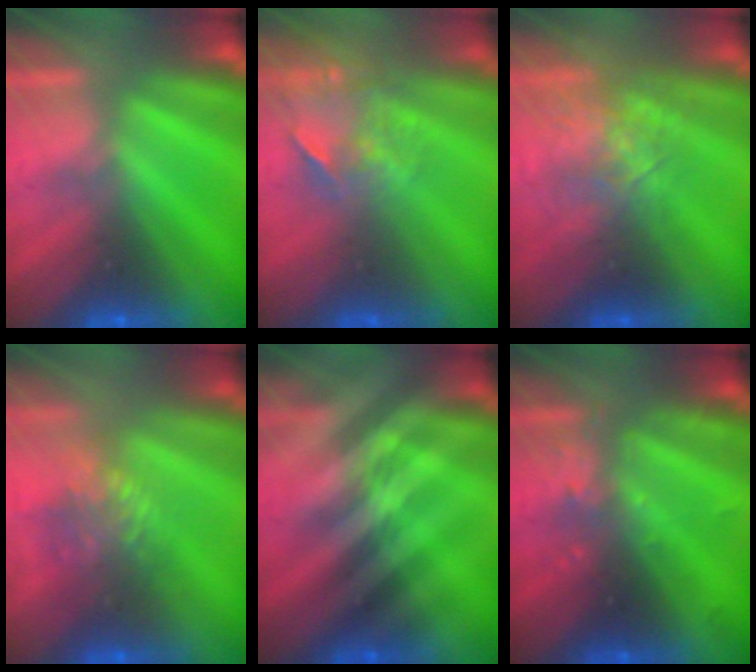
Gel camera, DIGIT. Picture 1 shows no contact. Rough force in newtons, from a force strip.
{"total": 3.9}
{"total": 2.6}
{"total": 4.5}
{"total": 2.4}
{"total": 2.5}